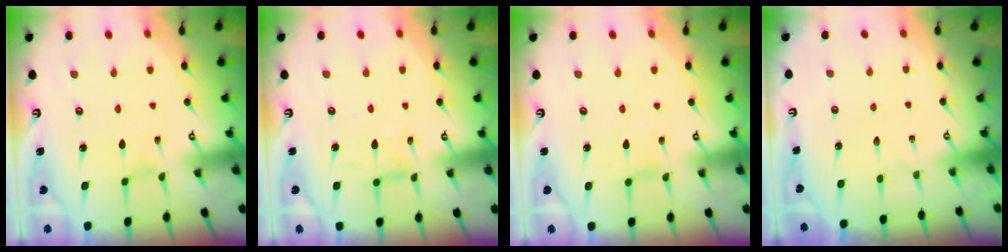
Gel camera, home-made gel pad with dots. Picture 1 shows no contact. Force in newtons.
{"total": 2.0, "press": 2.0, "slide": 0.3}
{"total": 0.0}
{"total": 0.0}